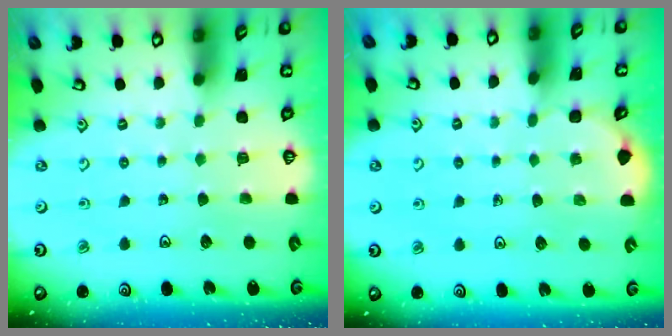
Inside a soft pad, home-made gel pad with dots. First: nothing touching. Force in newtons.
{"total": 2.4, "press": 2.4, "slide": 0.1}